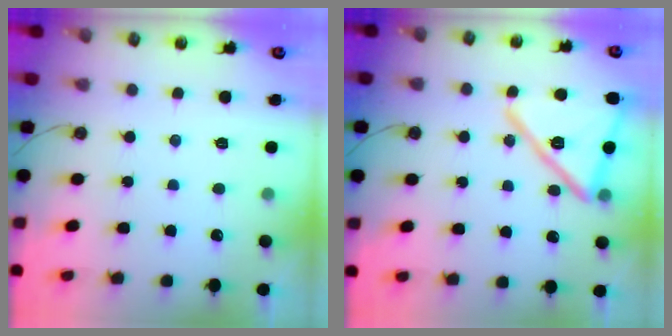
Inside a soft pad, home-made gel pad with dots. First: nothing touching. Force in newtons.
{"total": 18.5, "press": 18.4, "slide": 2.5}